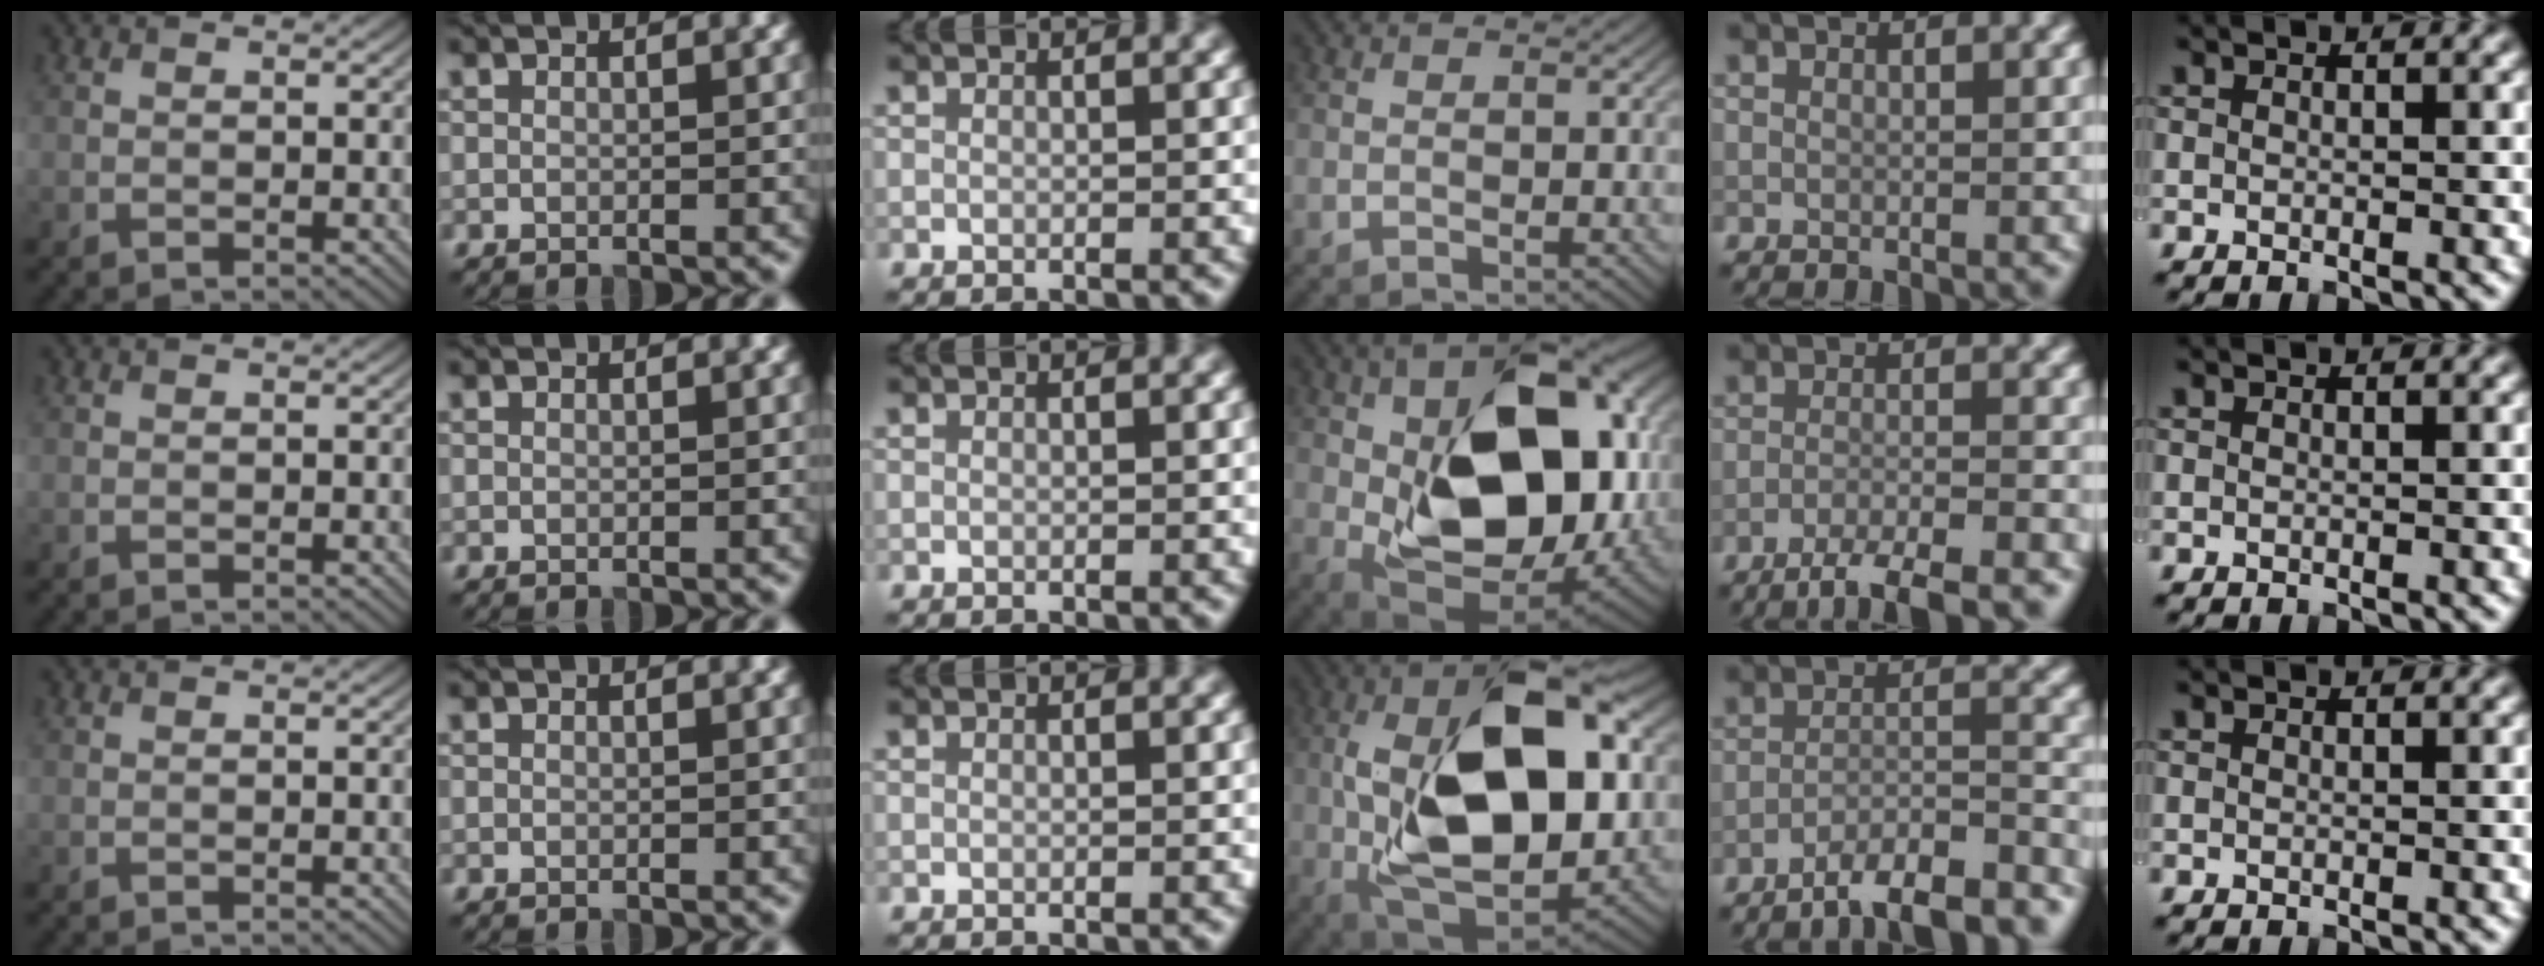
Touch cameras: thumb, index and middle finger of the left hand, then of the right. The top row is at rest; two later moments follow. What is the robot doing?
{"motion": "lift_and_place", "object": "calculator"}